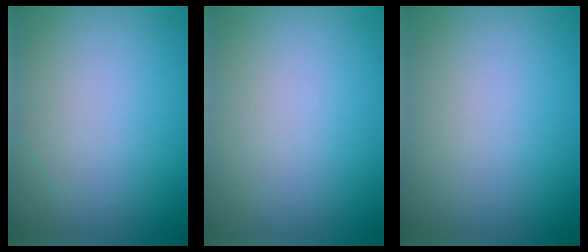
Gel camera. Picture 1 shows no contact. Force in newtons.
{"total": 0.0}
{"total": 0.0}